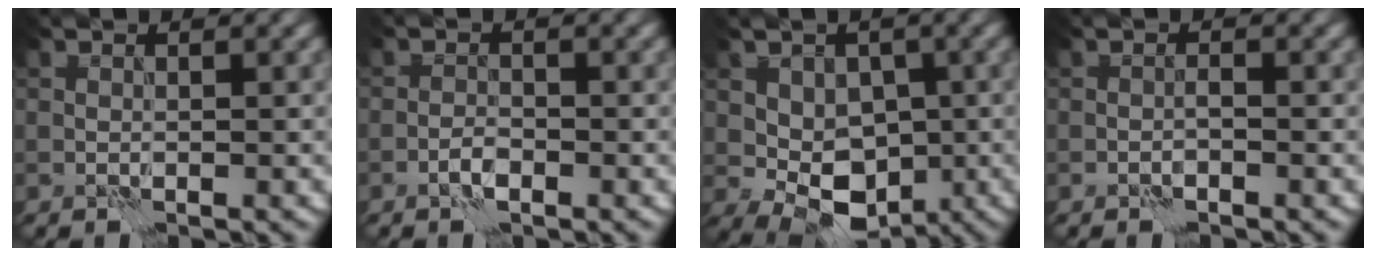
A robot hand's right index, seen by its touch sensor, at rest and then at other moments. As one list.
[{"total": 1.5, "force": [-0.9, 0.6, 1.0], "torque": [-0.018, 0.003, -0.021]}, {"total": 7.1, "force": [-0.8, 5.4, 4.6], "torque": [-0.058, -0.002, -0.016]}, {"total": 0.8, "force": [-0.6, 0.2, 0.5], "torque": [-0.011, 0.004, -0.013]}]